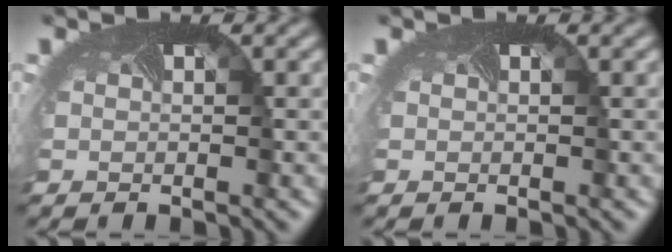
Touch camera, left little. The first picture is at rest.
{"total": 0.0}